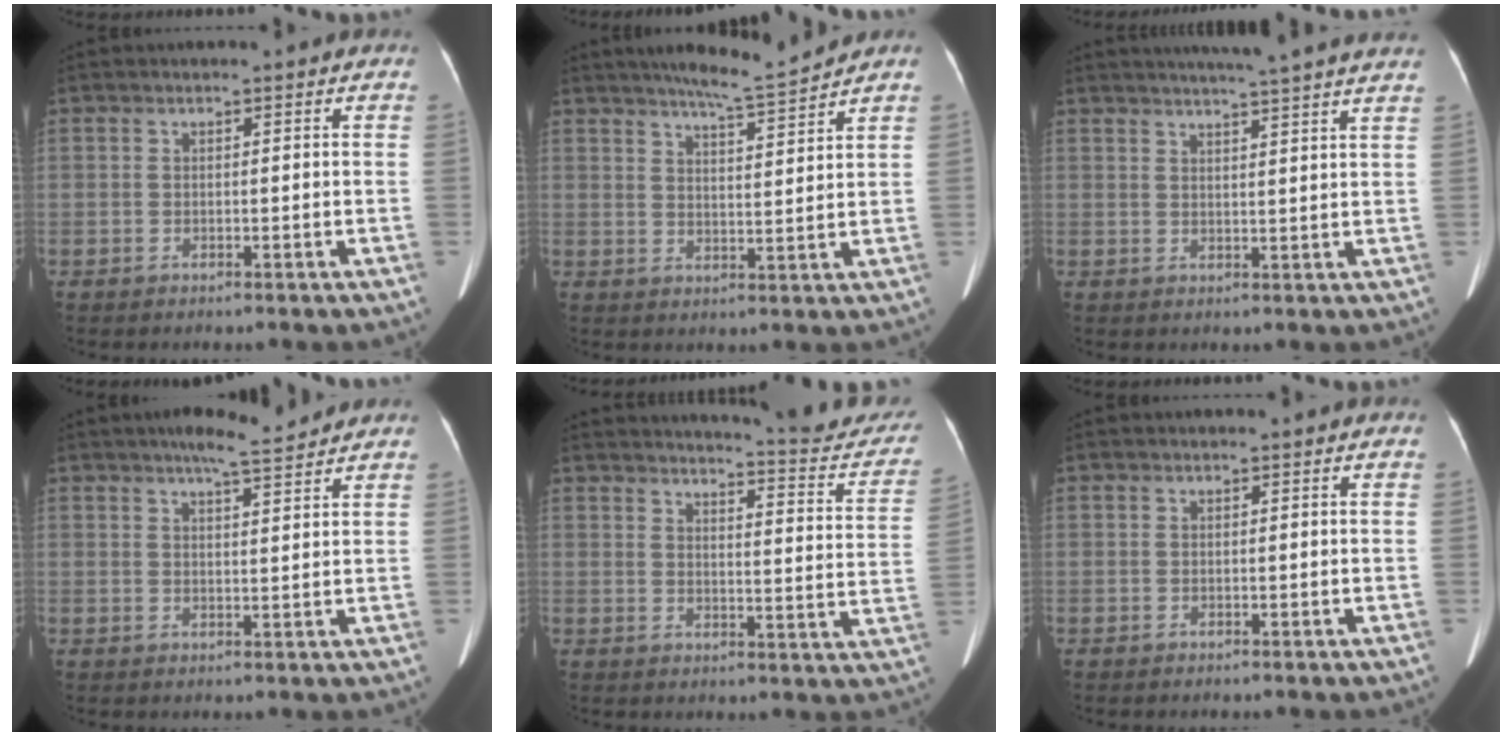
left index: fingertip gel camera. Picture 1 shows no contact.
{"total": 6.8, "force": [6.2, -1.0, 2.5], "torque": [-0.048, -0.009, 0.103]}
{"total": 14.3, "force": [12.7, -0.6, 6.7], "torque": [-0.106, -0.003, 0.149]}
{"total": 5.5, "force": [4.9, 0.3, 2.7], "torque": [-0.048, 0.010, 0.073]}
{"total": 17.2, "force": [16.5, 2.0, 4.6], "torque": [-0.043, -0.071, 0.172]}
{"total": 0.0}